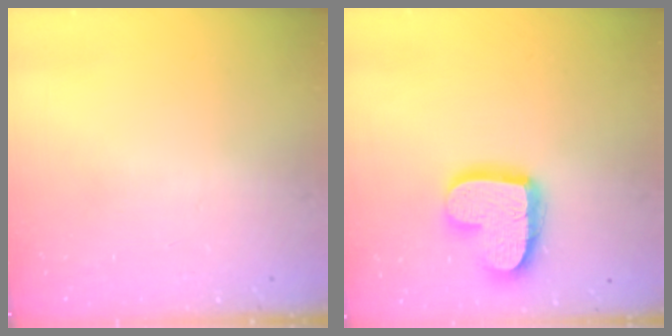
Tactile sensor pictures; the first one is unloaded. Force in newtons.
{"total": 16.4, "press": 16.4, "slide": 1.0}